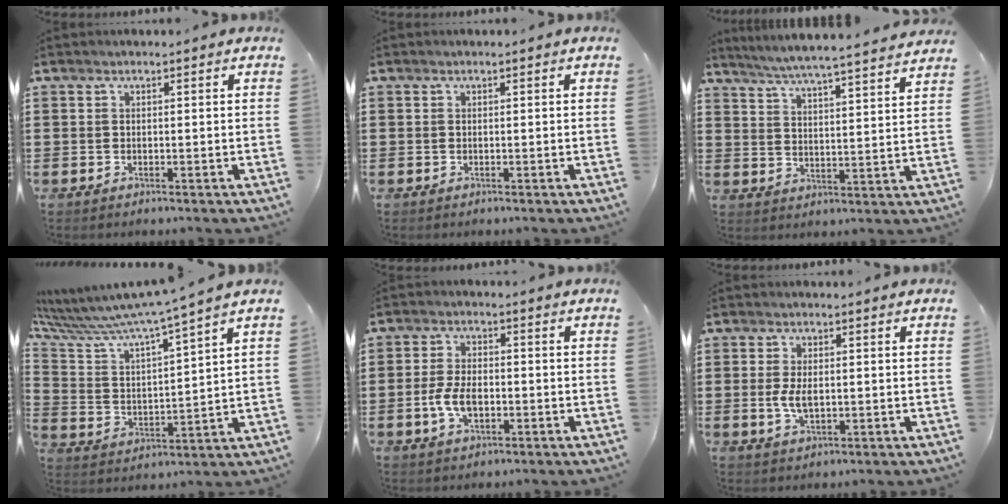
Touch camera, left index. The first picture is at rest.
{"total": 0.0}
{"total": 5.2, "force": [4.8, -1.0, 1.7], "torque": [-0.054, -0.042, 0.078]}
{"total": 6.0, "force": [5.6, -0.4, 2.3], "torque": [-0.076, -0.050, 0.085]}
{"total": 5.3, "force": [-1.2, 2.7, 4.4], "torque": [-0.103, -0.004, -0.027]}
{"total": 3.8, "force": [0.0, 1.8, 3.4], "torque": [-0.081, -0.002, -0.005]}